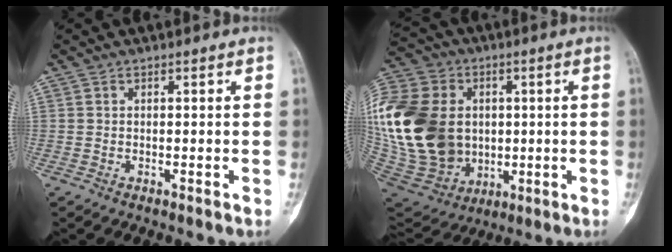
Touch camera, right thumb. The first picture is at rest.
{"total": 33.2, "force": [1.8, 25.3, 21.5], "torque": [-0.487, 0.024, 0.056]}